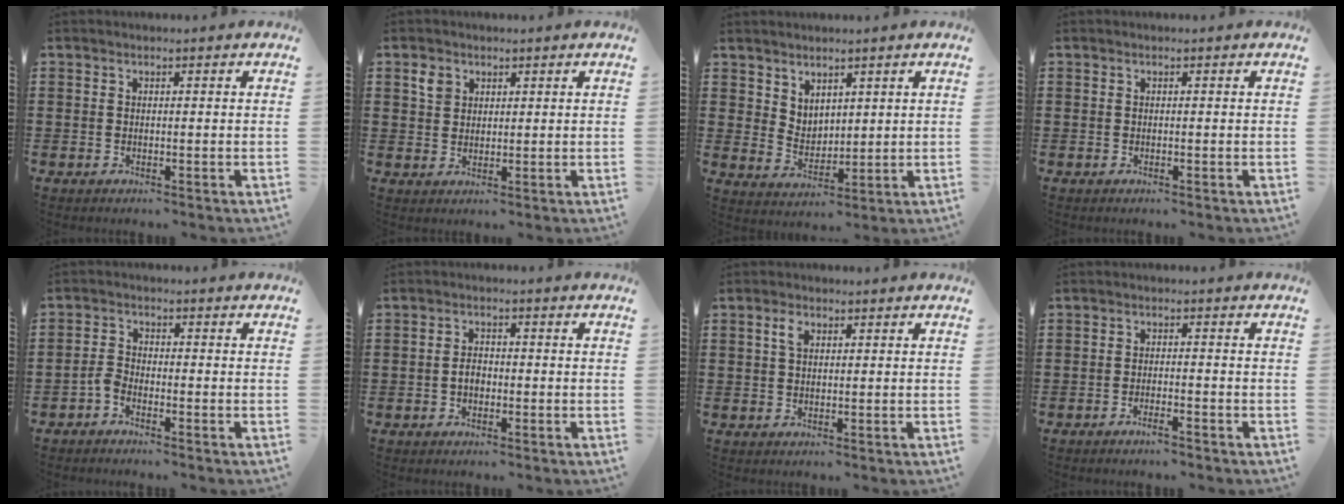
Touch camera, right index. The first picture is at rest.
{"total": 2.6, "force": [1.5, 2.0, 0.9], "torque": [-0.024, 0.009, 0.027]}
{"total": 4.2, "force": [3.4, 2.4, 0.2], "torque": [-0.016, 0.001, 0.066]}
{"total": 0.0}
{"total": 2.2, "force": [-1.7, 0.8, 1.1], "torque": [-0.037, 0.000, -0.039]}
{"total": 2.2, "force": [-0.6, 1.4, 1.6], "torque": [-0.032, 0.004, -0.012]}
{"total": 2.3, "force": [0.9, 1.2, 1.7], "torque": [-0.037, 0.007, 0.016]}
{"total": 1.7, "force": [-1.4, 0.0, 0.9], "torque": [-0.015, 0.000, -0.026]}